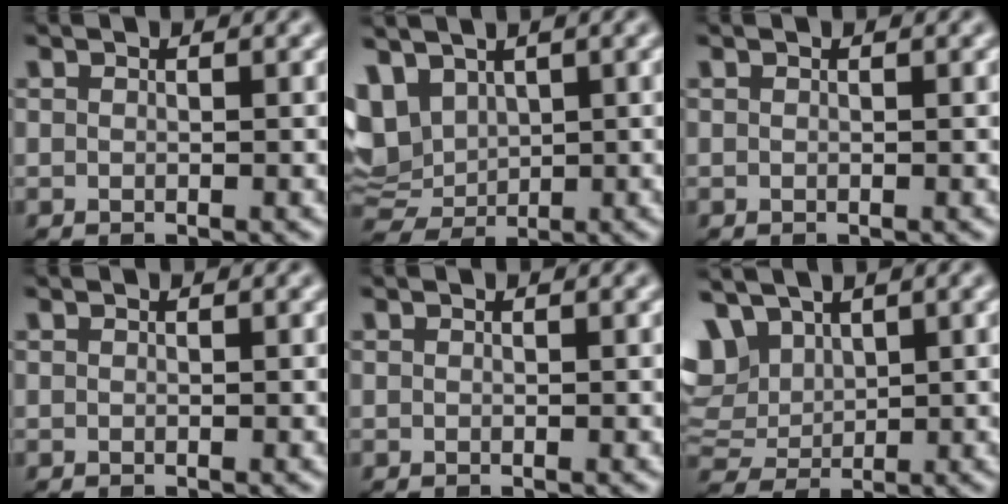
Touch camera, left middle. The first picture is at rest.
{"total": 5.9, "force": [2.2, 4.0, 3.8], "torque": [-0.104, 0.003, 0.047]}
{"total": 0.0}
{"total": 0.0}
{"total": 0.0}
{"total": 6.2, "force": [3.1, 3.8, 3.7], "torque": [-0.100, 0.017, 0.062]}